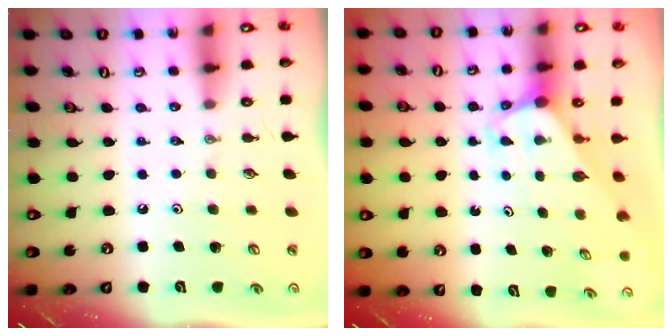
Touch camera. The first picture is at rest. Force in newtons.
{"total": 3.0, "press": 3.0, "slide": 0.2}